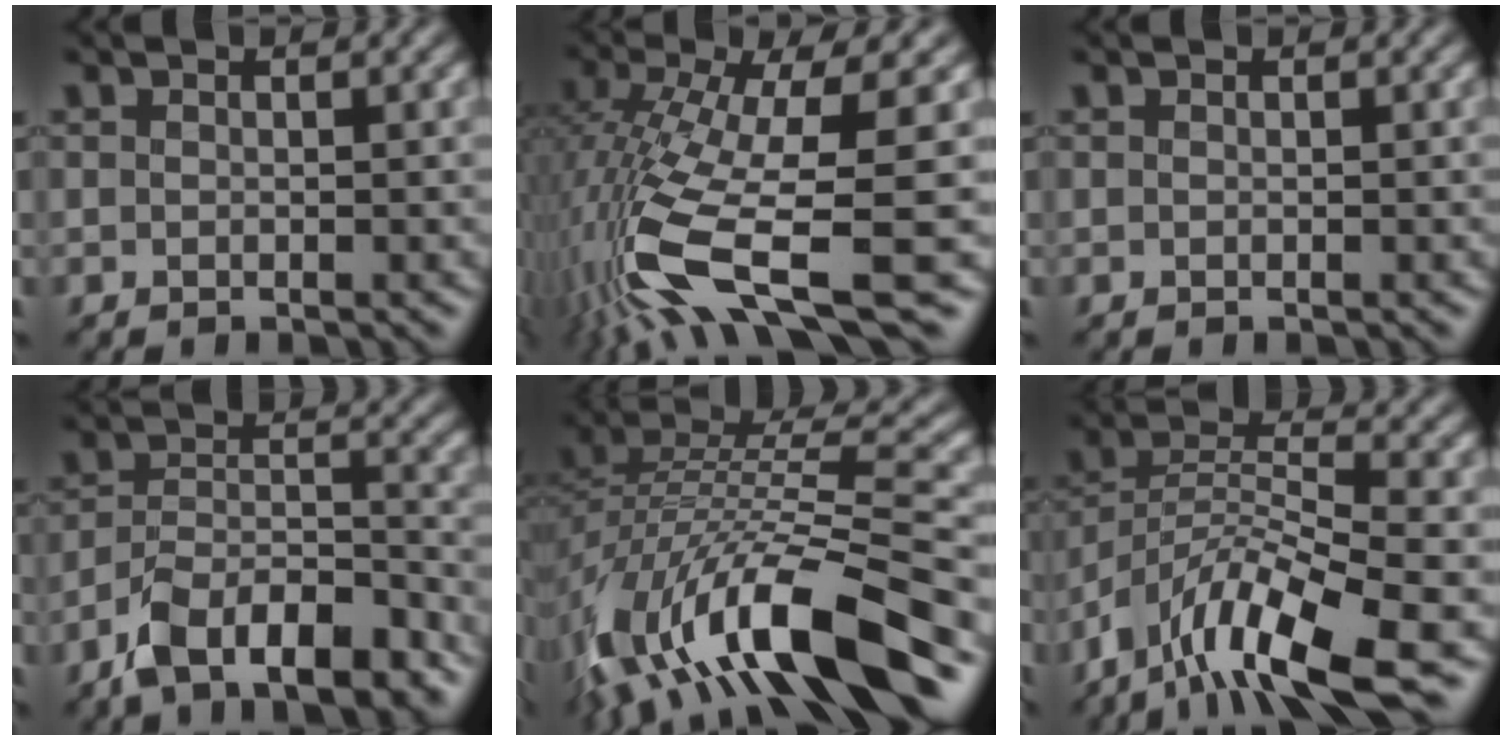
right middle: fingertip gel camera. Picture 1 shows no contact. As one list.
[{"total": 12.5, "force": [-3.8, 3.6, 11.4], "torque": [-0.246, -0.010, -0.057]}, {"total": 0.0}, {"total": 8.8, "force": [-6.5, 3.2, 5.1], "torque": [-0.082, 0.004, -0.118]}, {"total": 15.1, "force": [-7.9, 5.4, 11.6], "torque": [-0.230, 0.017, -0.136]}, {"total": 10.2, "force": [-6.5, 2.7, 7.3], "torque": [-0.129, 0.006, -0.125]}]